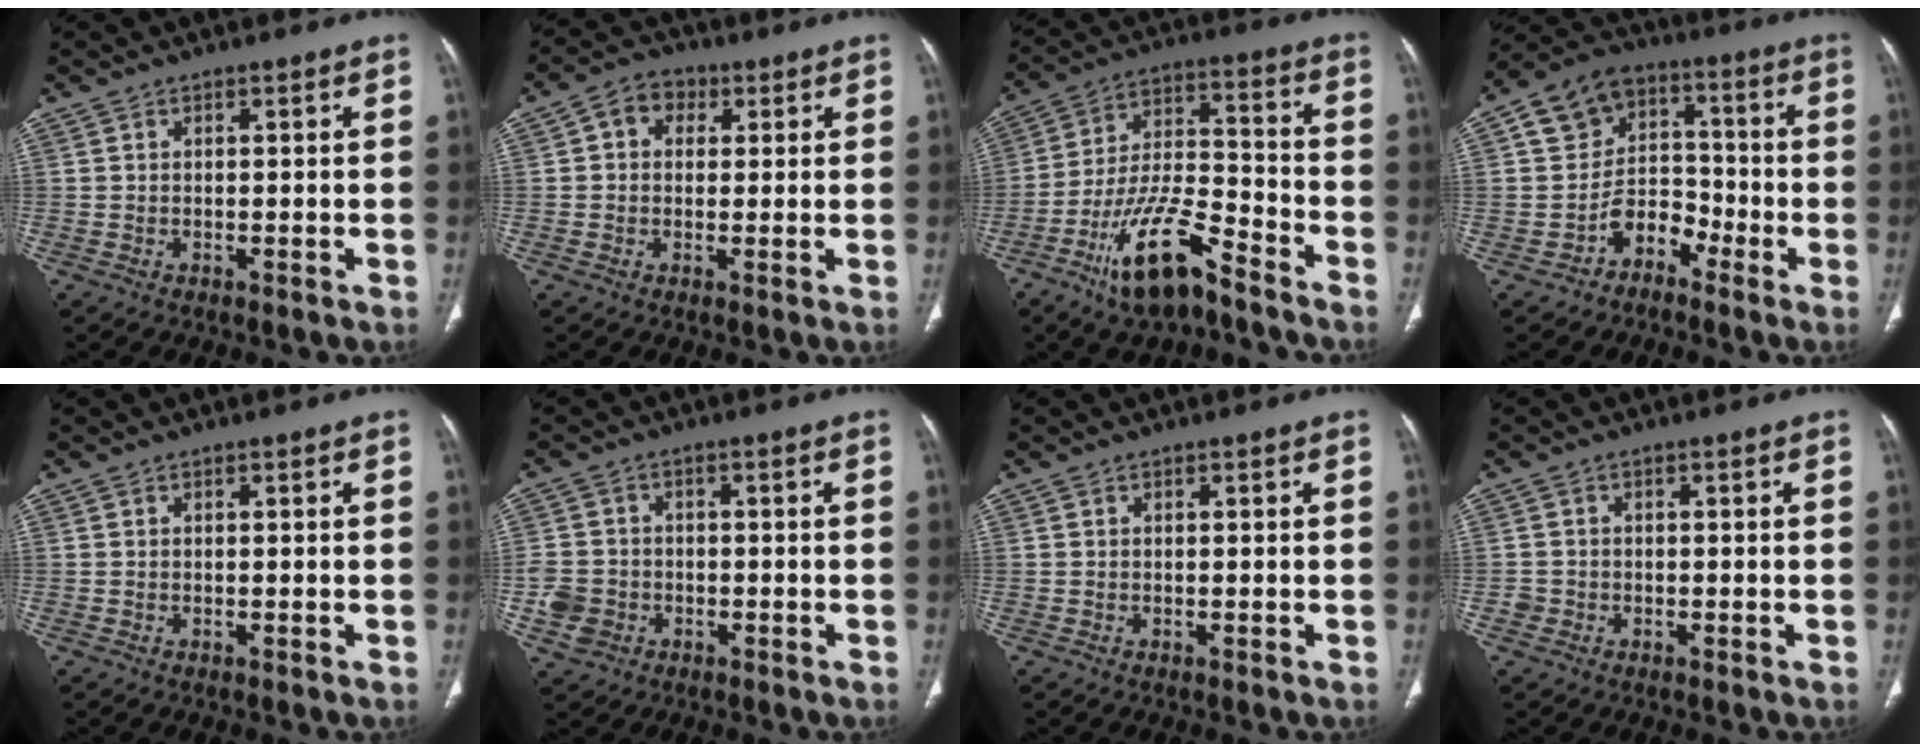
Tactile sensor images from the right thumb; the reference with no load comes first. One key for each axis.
{"total": 5.8, "fx": 1.5, "fy": 4.7, "fz": 2.9, "tx": -0.022, "ty": 0.011, "tz": 0.018}
{"total": 15.5, "fx": -10.1, "fy": 5.1, "fz": 10.6, "tx": -0.189, "ty": 0.068, "tz": -0.183}
{"total": 10.4, "fx": -4.1, "fy": 8.7, "fz": 4.0, "tx": -0.027, "ty": 0.055, "tz": -0.083}
{"total": 0.0}
{"total": 5.7, "fx": -2.0, "fy": 4.9, "fz": 1.9, "tx": -0.030, "ty": 0.016, "tz": -0.036}
{"total": 0.0}
{"total": 1.7, "fx": -0.8, "fy": 1.5, "fz": 0.1, "tx": 0.004, "ty": 0.008, "tz": -0.021}